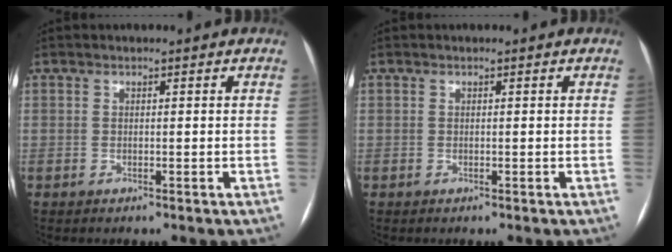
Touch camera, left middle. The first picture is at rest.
{"total": 0.0}